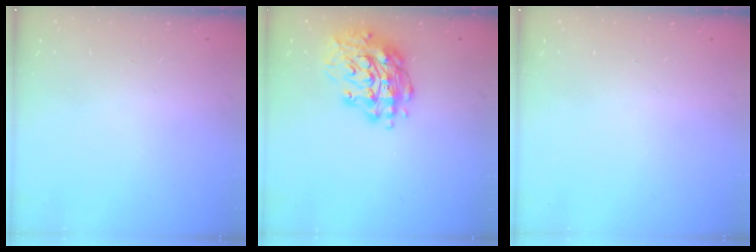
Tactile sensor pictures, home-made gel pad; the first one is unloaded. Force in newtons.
{"total": 16.6, "press": 16.6, "slide": 1.6}
{"total": 0.0}